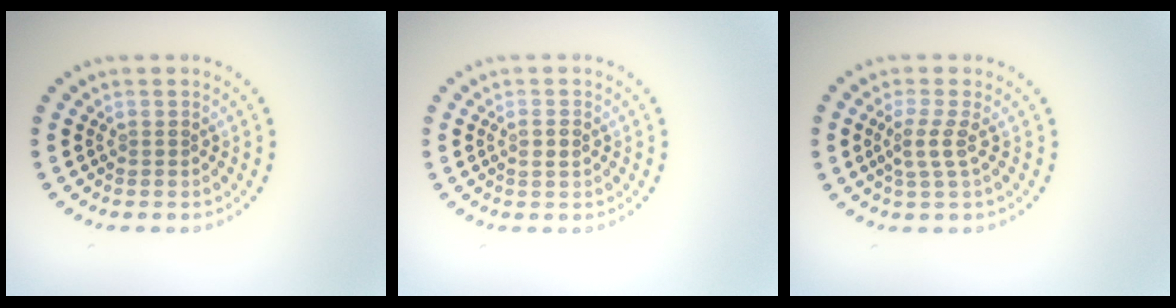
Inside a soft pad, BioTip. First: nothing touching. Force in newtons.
{"total": 1.1, "press": 1.0, "slide": 0.4}
{"total": 2.2, "press": 1.7, "slide": 1.4}